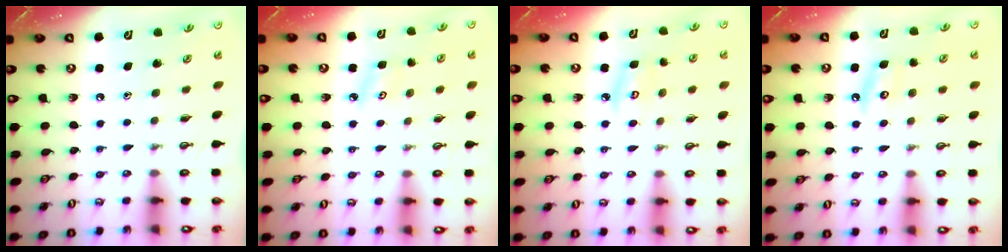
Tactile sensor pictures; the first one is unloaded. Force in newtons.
{"total": 4.3, "press": 4.3, "slide": 0.6}
{"total": 6.3, "press": 6.3, "slide": 0.5}
{"total": 5.3, "press": 5.3, "slide": 0.5}